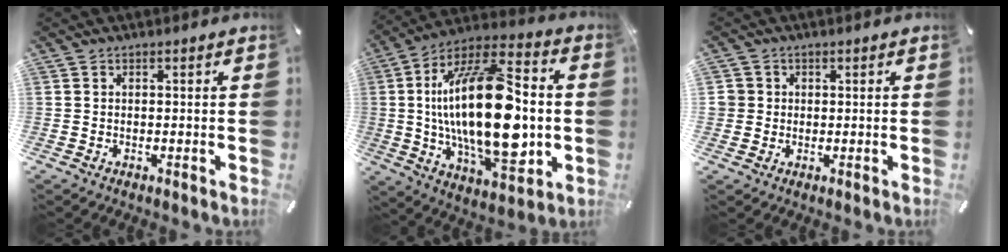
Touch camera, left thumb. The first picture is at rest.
{"total": 32.0, "force": [-0.9, 15.3, 28.1], "torque": [-0.540, -0.017, -0.020]}
{"total": 3.1, "force": [0.4, 3.0, 0.2], "torque": [-0.007, 0.006, 0.007]}